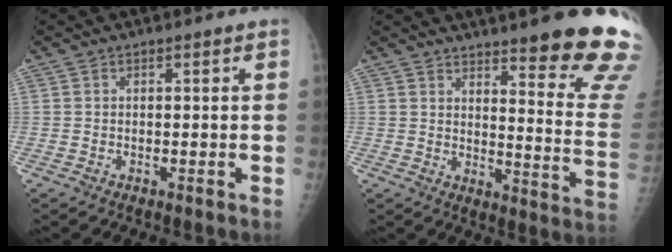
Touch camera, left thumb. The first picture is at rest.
{"total": 19.3, "force": [14.5, 2.2, 12.6], "torque": [-0.133, -0.109, 0.181]}